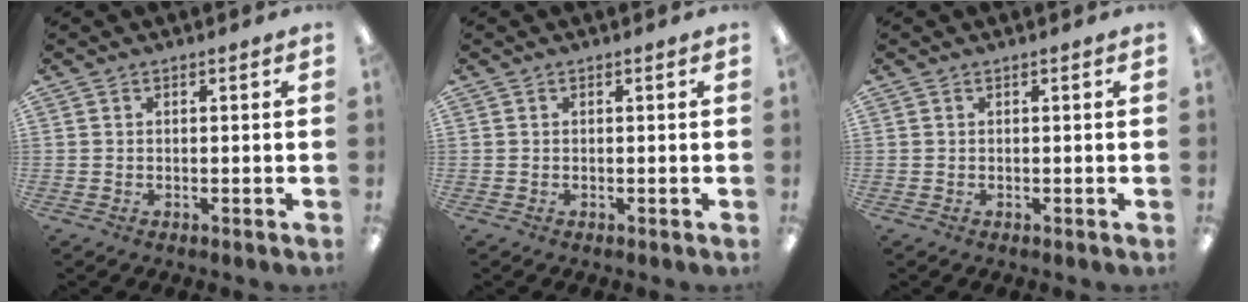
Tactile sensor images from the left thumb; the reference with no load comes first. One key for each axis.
{"total": 0.0}
{"total": 0.0}